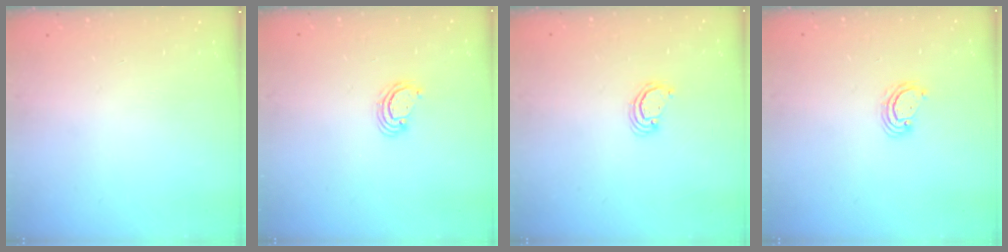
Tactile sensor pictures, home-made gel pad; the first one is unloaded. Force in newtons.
{"total": 2.5, "press": 2.5, "slide": 0.2}
{"total": 2.3, "press": 2.3, "slide": 0.2}
{"total": 3.6, "press": 3.6, "slide": 0.4}